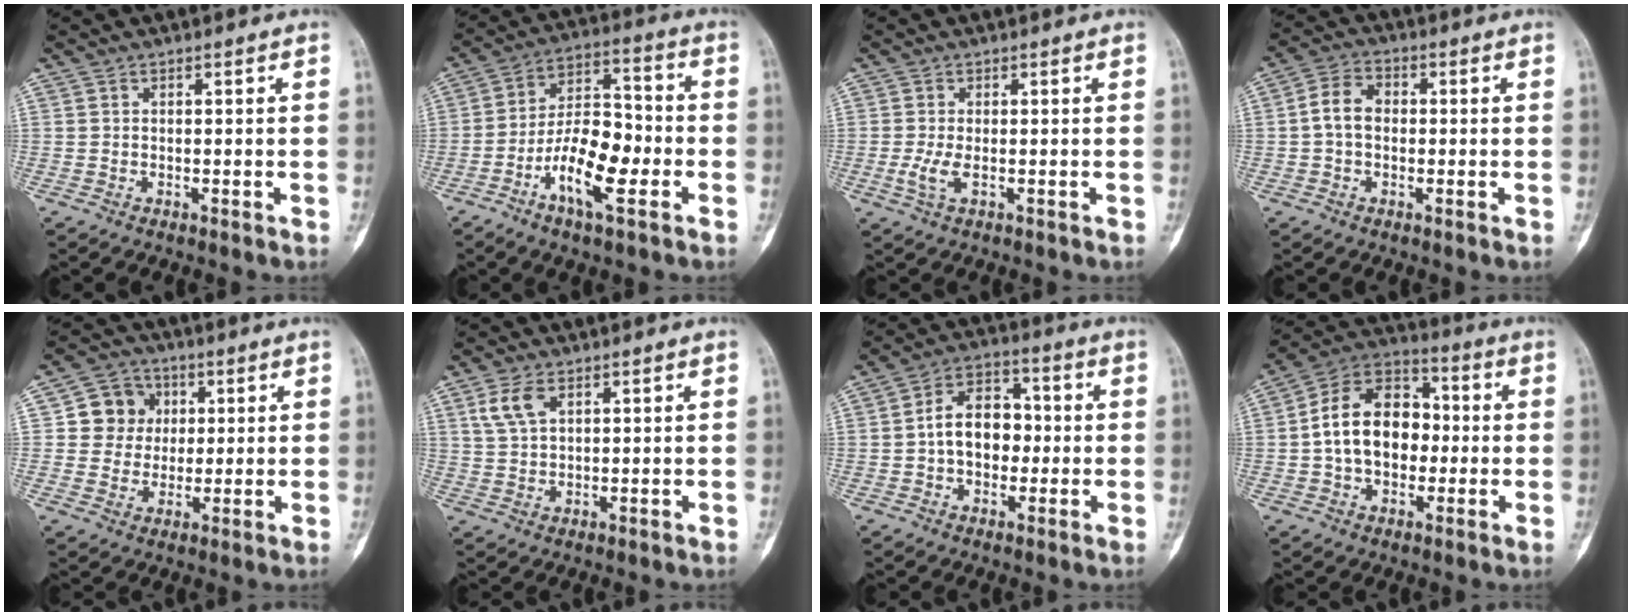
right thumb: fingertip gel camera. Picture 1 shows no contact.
{"total": 13.6, "force": [-5.0, 5.4, 11.4], "torque": [-0.193, 0.036, -0.093]}
{"total": 2.7, "force": [-0.5, 0.9, 2.5], "torque": [-0.070, -0.009, -0.010]}
{"total": 5.9, "force": [-0.2, 4.3, 4.0], "torque": [-0.065, 0.019, -0.013]}
{"total": 8.4, "force": [1.7, 7.9, 2.4], "torque": [0.004, 0.005, 0.024]}
{"total": 5.2, "force": [2.4, 2.8, 3.6], "torque": [-0.071, -0.001, 0.055]}
{"total": 10.1, "force": [-0.4, 7.2, 7.1], "torque": [-0.083, 0.028, -0.017]}
{"total": 15.5, "force": [-0.4, 11.0, 11.0], "torque": [-0.153, 0.035, -0.015]}